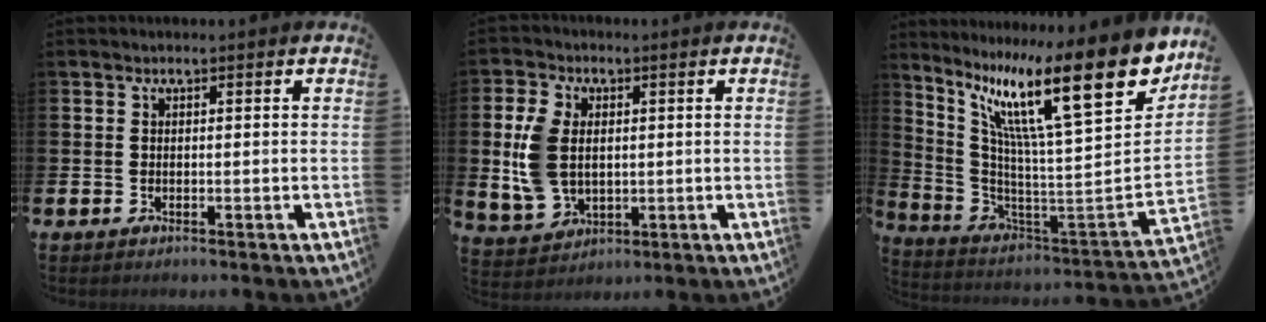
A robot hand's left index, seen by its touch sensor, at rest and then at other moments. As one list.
[{"total": 7.6, "force": [1.3, 5.4, 5.1], "torque": [-0.120, 0.018, 0.025]}, {"total": 18.6, "force": [10.9, 4.0, 14.6], "torque": [-0.261, -0.081, 0.170]}]